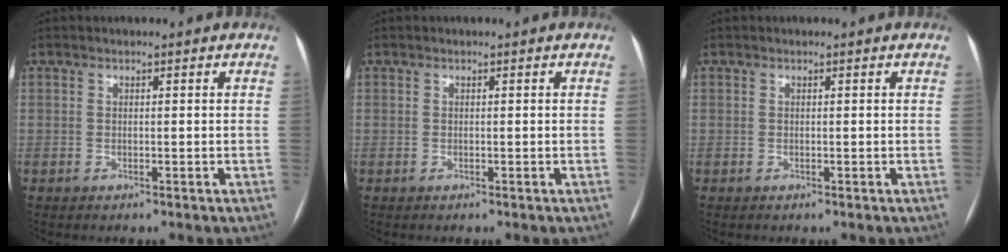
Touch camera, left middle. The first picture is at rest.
{"total": 0.0}
{"total": 0.0}